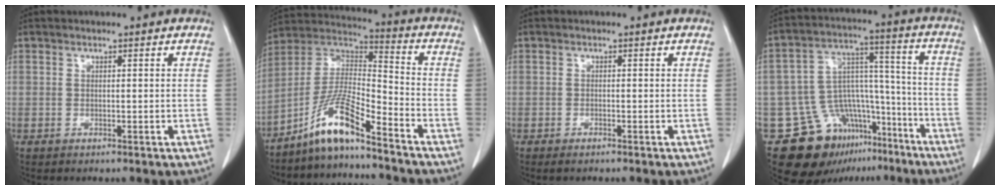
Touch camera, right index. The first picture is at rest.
{"total": 10.7, "force": [-8.0, 0.7, 7.1], "torque": [-0.150, 0.010, -0.154]}
{"total": 1.0, "force": [-0.9, 0.1, 0.6], "torque": [-0.013, -0.002, -0.012]}
{"total": 18.3, "force": [-11.9, 11.7, 7.6], "torque": [-0.117, 0.080, -0.175]}